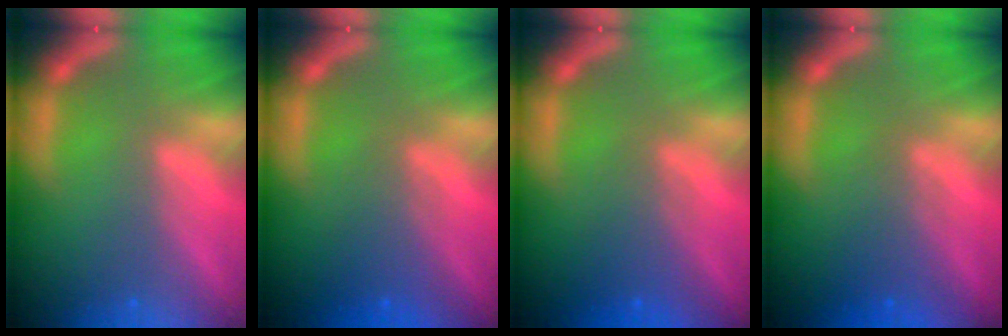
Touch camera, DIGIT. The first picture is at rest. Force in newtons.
{"total": 3.1}
{"total": 3.1}
{"total": 3.0}